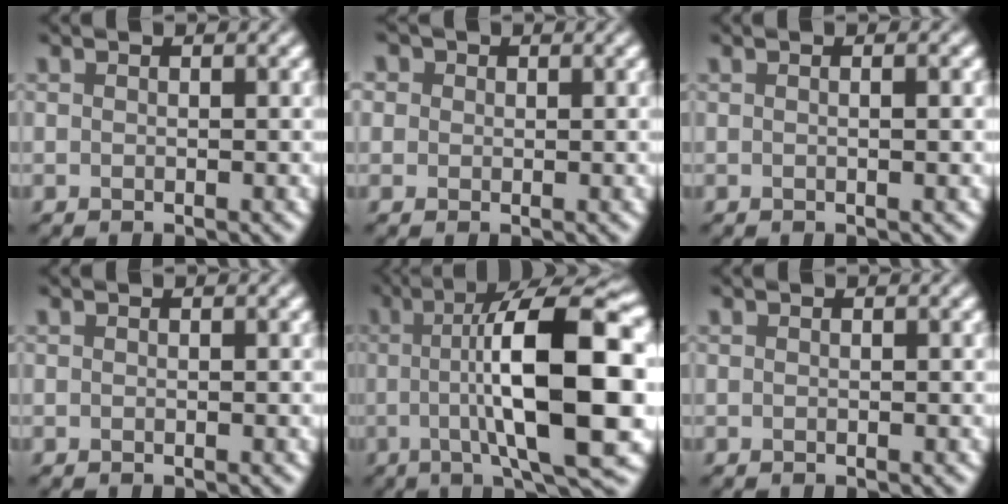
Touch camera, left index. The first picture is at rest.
{"total": 2.1, "force": [1.0, 1.7, 0.8], "torque": [-0.014, 0.013, 0.001]}
{"total": 1.4, "force": [0.2, 0.5, 1.3], "torque": [-0.013, -0.001, -0.005]}
{"total": 0.0}
{"total": 14.5, "force": [0.0, 3.3, 14.1], "torque": [-0.190, 0.013, -0.002]}
{"total": 0.0}